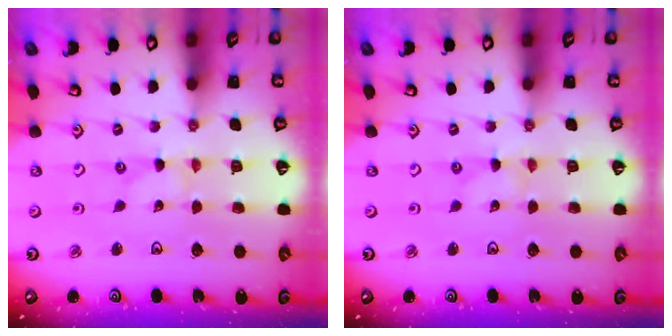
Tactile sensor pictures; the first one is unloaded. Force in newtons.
{"total": 0.0}